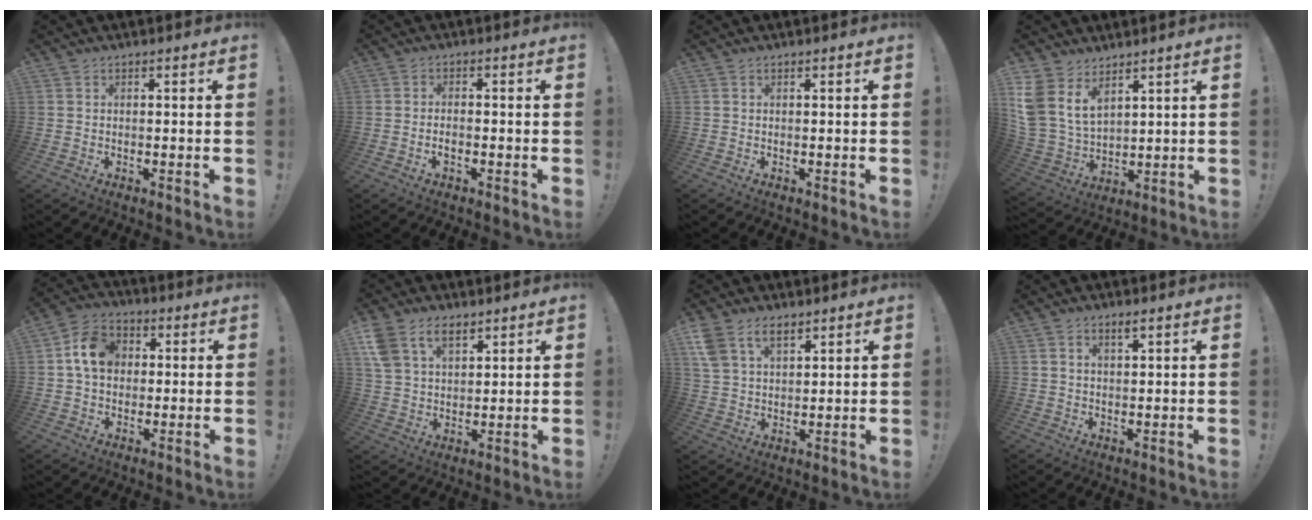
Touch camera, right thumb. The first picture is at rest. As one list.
[{"total": 1.7, "force": [-1.0, 0.6, 1.2], "torque": [-0.026, 0.007, -0.017]}, {"total": 0.0}, {"total": 11.7, "force": [7.0, 7.2, 6.0], "torque": [-0.133, -0.049, 0.138]}, {"total": 11.0, "force": [2.0, 8.7, 6.4], "torque": [-0.100, 0.017, 0.043]}, {"total": 10.0, "force": [6.0, 6.1, 5.1], "torque": [-0.098, -0.012, 0.120]}, {"total": 8.3, "force": [5.3, 4.8, 4.3], "torque": [-0.088, -0.012, 0.106]}, {"total": 2.2, "force": [1.3, 0.7, 1.6], "torque": [-0.031, 0.000, 0.023]}]